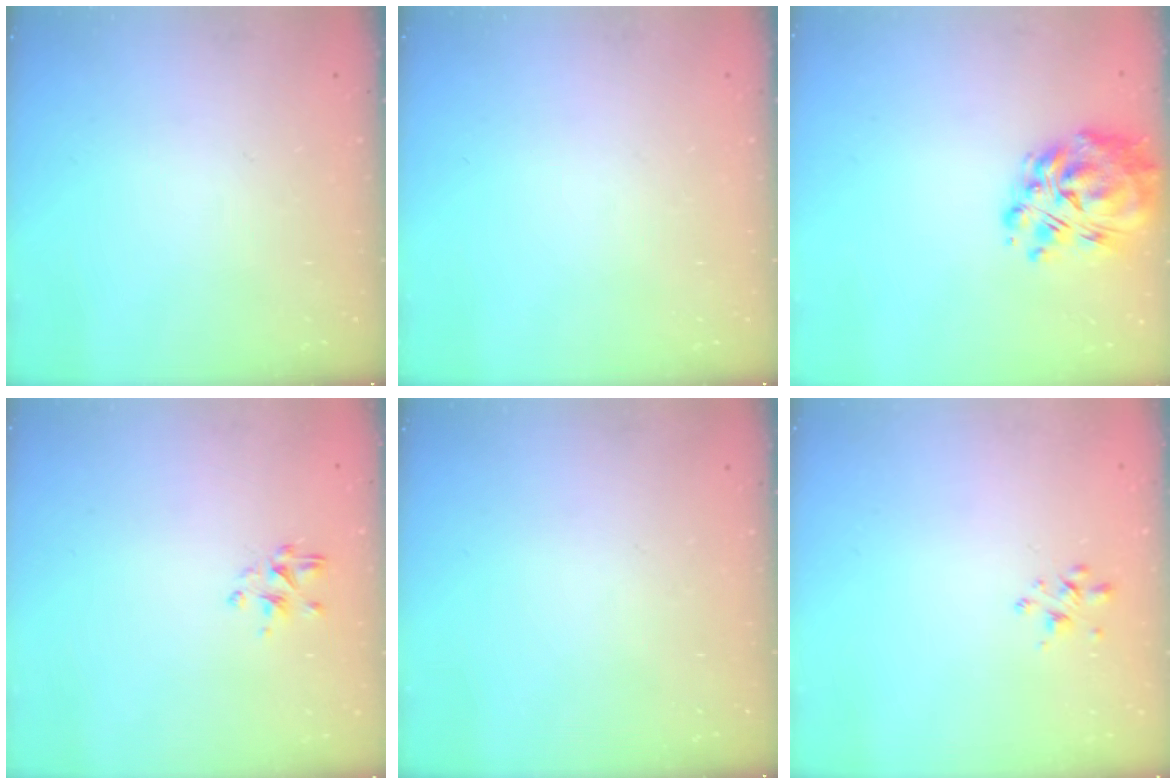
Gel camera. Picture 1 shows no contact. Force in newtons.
{"total": 0.0}
{"total": 12.3, "press": 11.6, "slide": 4.1}
{"total": 2.1, "press": 1.9, "slide": 0.9}
{"total": 0.0}
{"total": 2.3, "press": 2.2, "slide": 0.3}